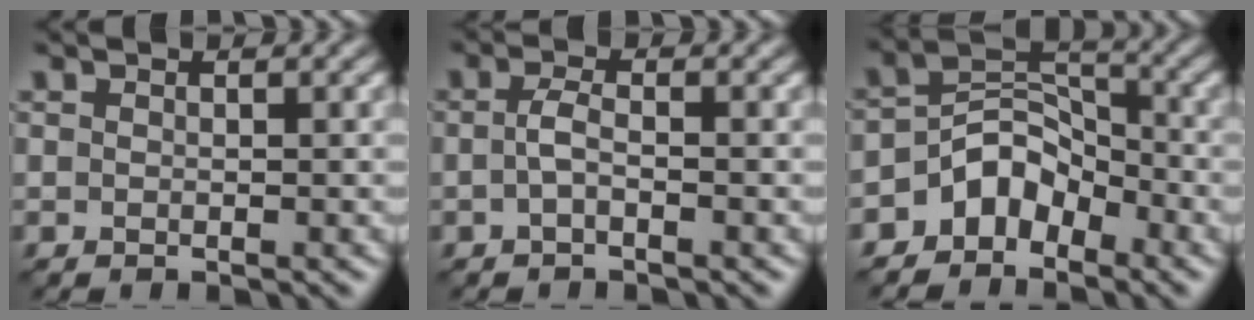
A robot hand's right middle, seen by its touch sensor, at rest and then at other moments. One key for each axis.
{"total": 1.4, "fx": -0.4, "fy": 0.4, "fz": 1.3, "tx": -0.029, "ty": 0.002, "tz": -0.012}
{"total": 4.4, "fx": -3.0, "fy": 2.7, "fz": 1.9, "tx": -0.023, "ty": 0.013, "tz": -0.061}